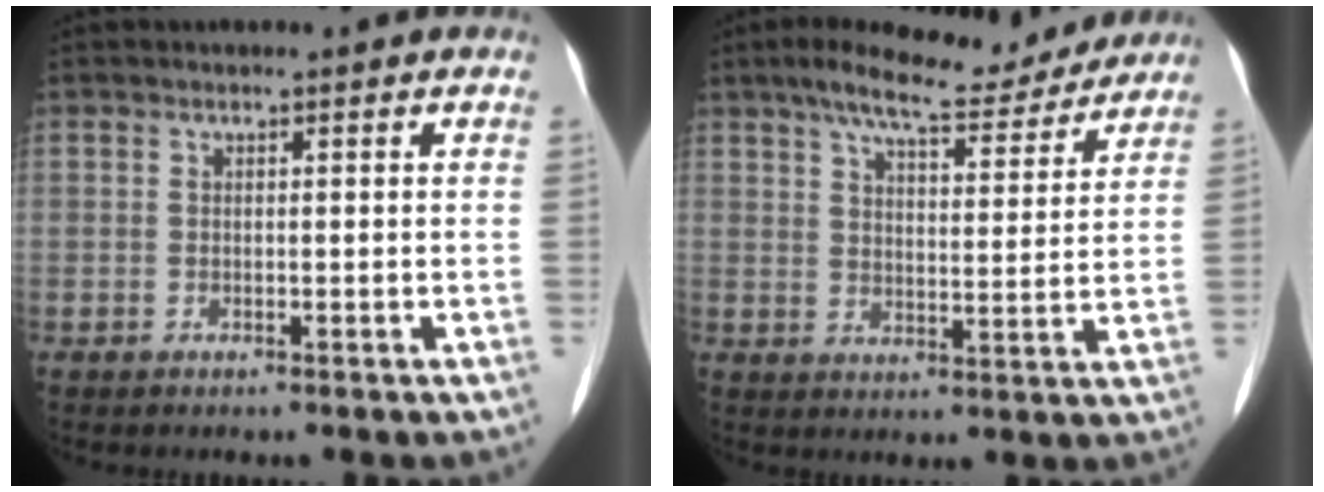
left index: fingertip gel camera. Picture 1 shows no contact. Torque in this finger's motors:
{"motor_torque": [0.15, -0.17, 0.01, 0.00]}